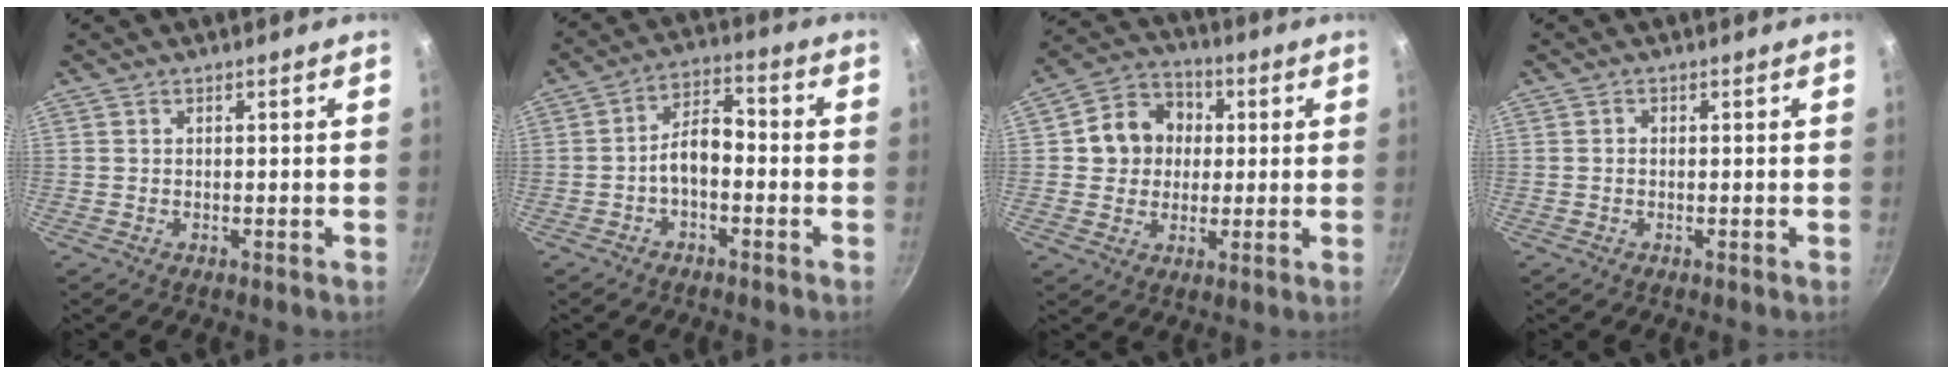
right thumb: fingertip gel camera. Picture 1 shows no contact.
{"total": 6.7, "force": [-2.0, 3.7, 5.2], "torque": [-0.074, 0.038, -0.042]}
{"total": 11.0, "force": [1.6, 9.8, 4.8], "torque": [-0.045, 0.017, 0.012]}
{"total": 0.5, "force": [-0.2, 0.4, 0.2], "torque": [0.000, 0.002, -0.004]}